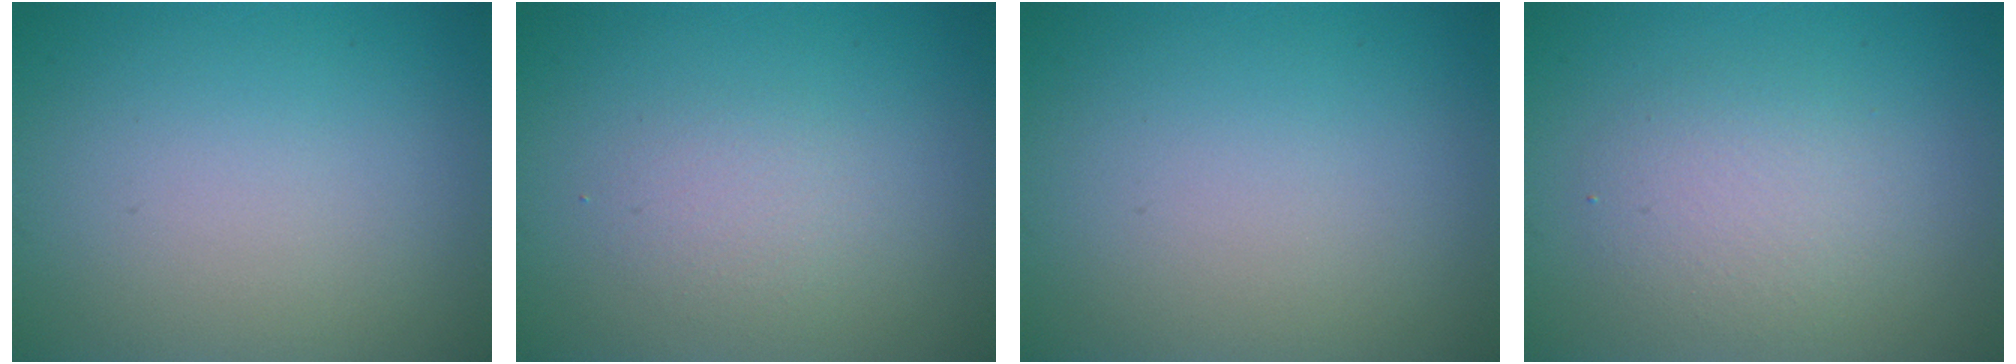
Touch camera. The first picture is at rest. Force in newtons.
{"total": 1.6, "press": 1.6, "slide": 0.0}
{"total": 0.0}
{"total": 2.9, "press": 2.9, "slide": 0.2}